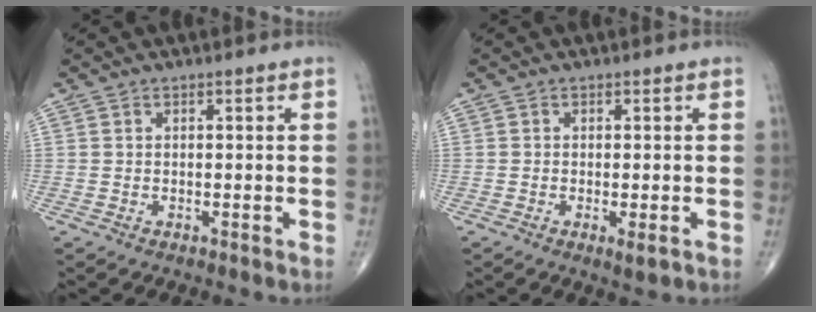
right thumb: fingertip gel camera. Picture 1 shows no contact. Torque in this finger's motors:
{"motor_torque": [-0.16, 0.19, -0.15, -0.08, 0.01]}